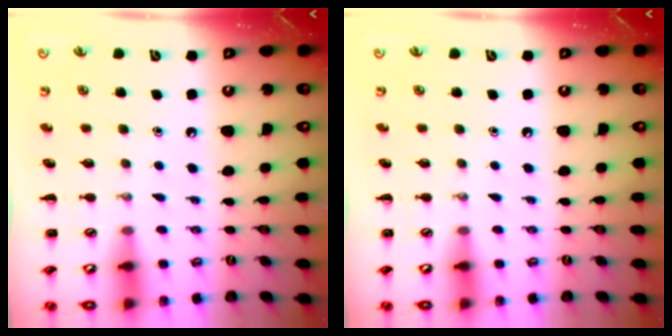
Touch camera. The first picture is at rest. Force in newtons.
{"total": 0.0}